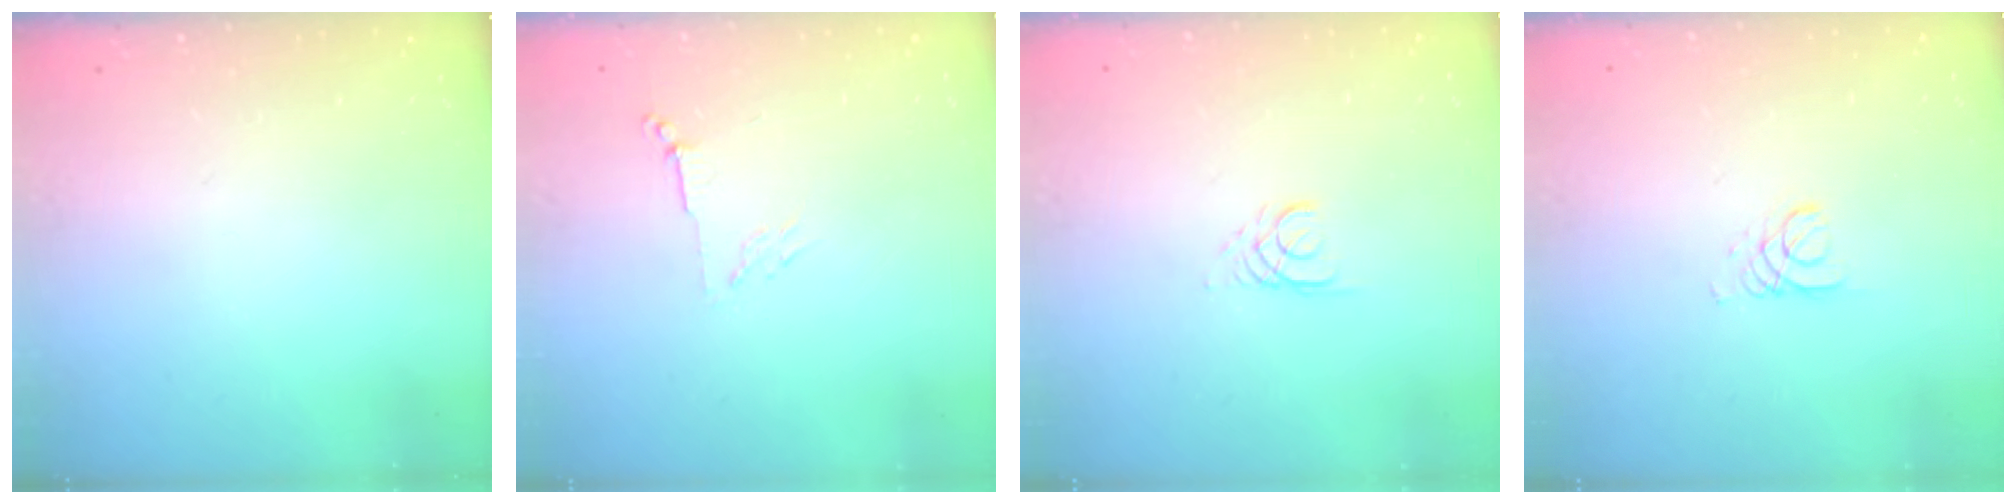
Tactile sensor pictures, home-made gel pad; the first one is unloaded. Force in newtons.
{"total": 4.0, "press": 4.0, "slide": 0.6}
{"total": 2.6, "press": 2.6, "slide": 0.3}
{"total": 2.7, "press": 2.7, "slide": 0.3}